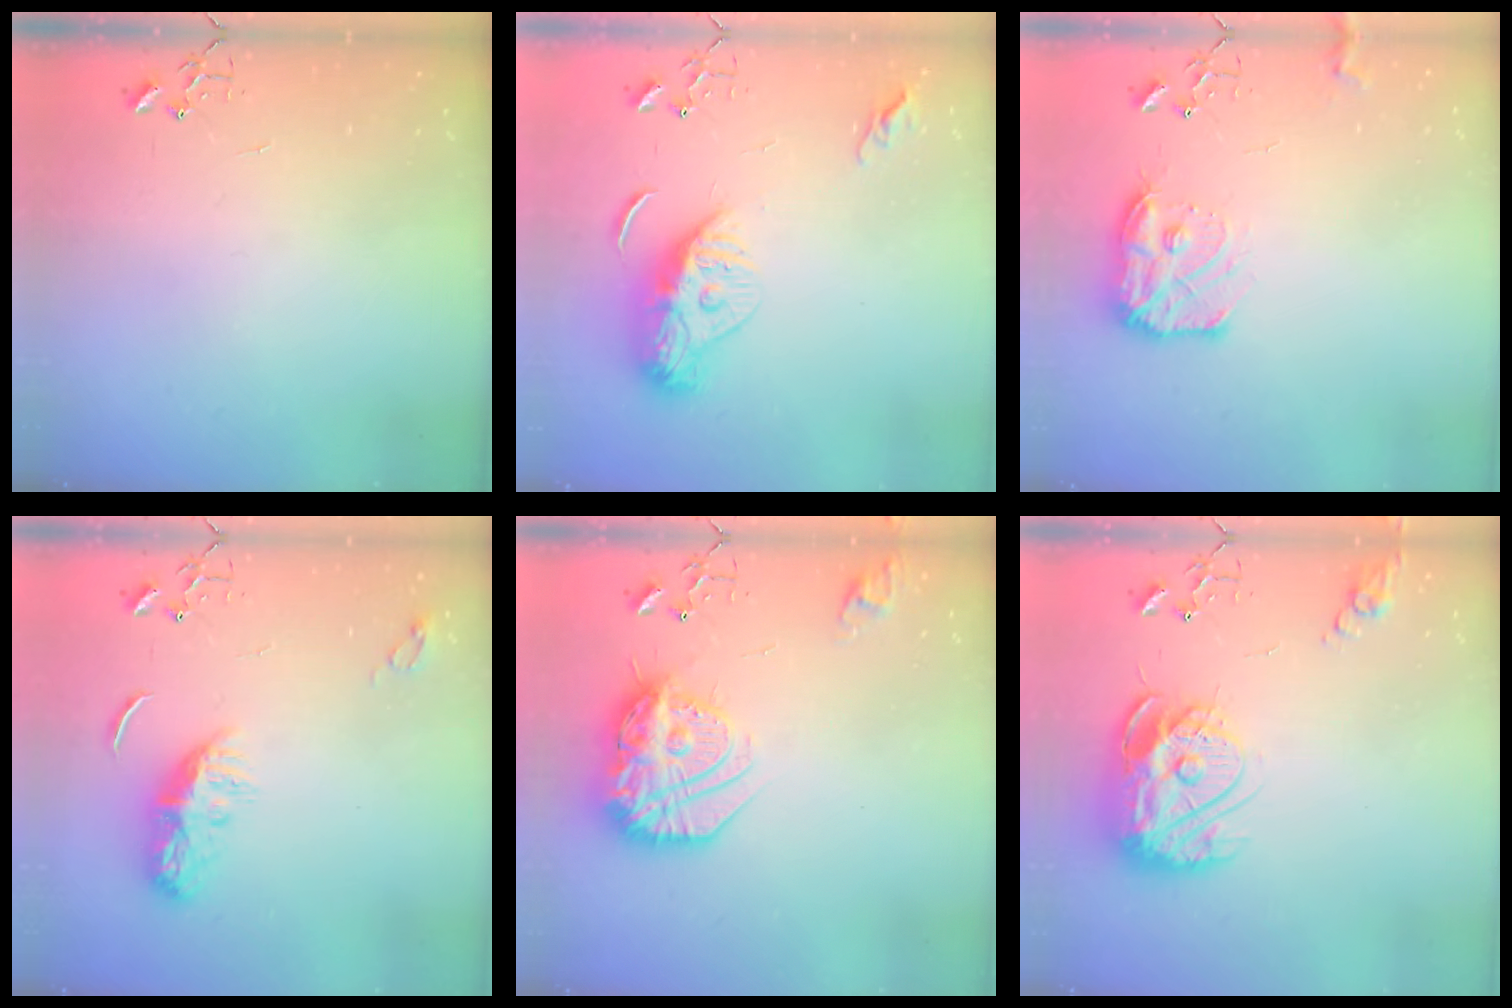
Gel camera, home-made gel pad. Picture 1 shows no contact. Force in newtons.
{"total": 11.6, "press": 11.6, "slide": 0.9}
{"total": 12.6, "press": 12.6, "slide": 0.6}
{"total": 8.7, "press": 8.7, "slide": 0.3}
{"total": 20.9, "press": 20.8, "slide": 1.7}
{"total": 17.3, "press": 17.2, "slide": 1.8}